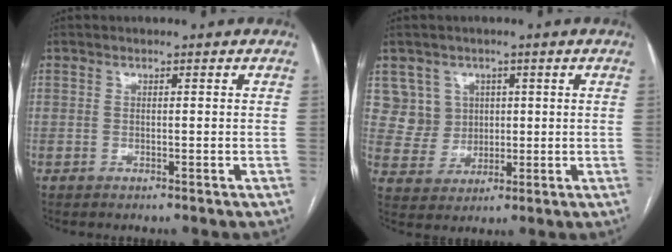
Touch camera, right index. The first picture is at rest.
{"total": 6.5, "force": [2.5, 6.0, 0.2], "torque": [-0.001, 0.020, 0.058]}